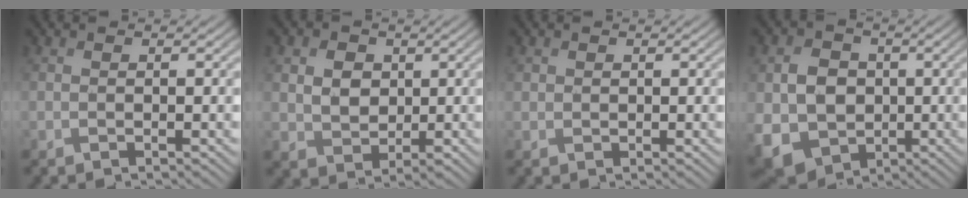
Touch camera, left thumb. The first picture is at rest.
{"total": 4.9, "force": [1.3, 3.9, 2.8], "torque": [-0.074, 0.004, 0.014]}
{"total": 0.9, "force": [0.5, 0.7, 0.2], "torque": [-0.004, -0.003, 0.012]}
{"total": 10.6, "force": [-1.6, 9.0, 5.5], "torque": [-0.144, -0.028, -0.033]}